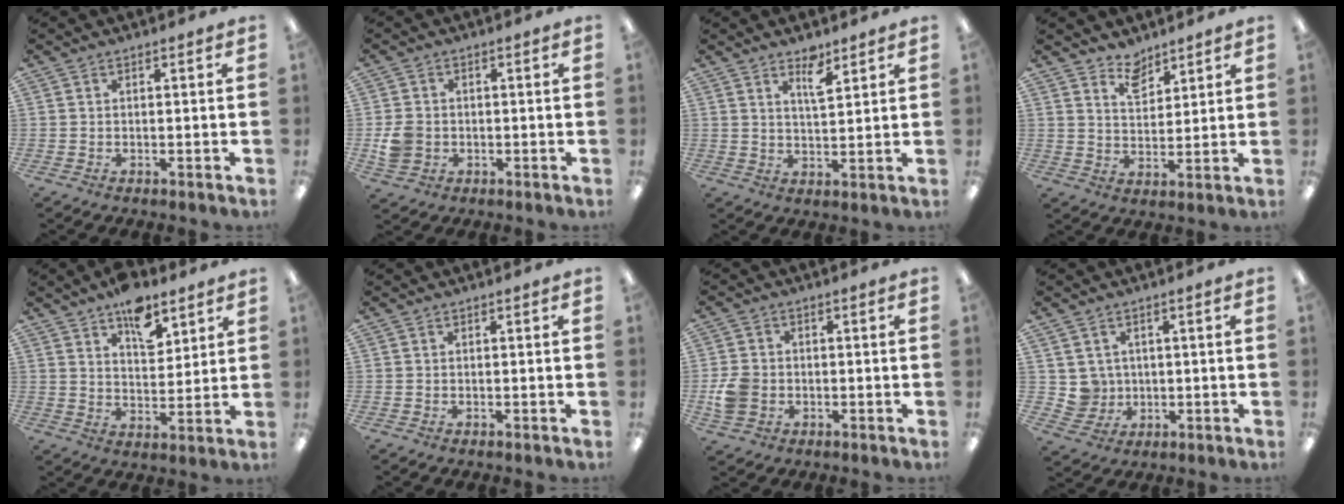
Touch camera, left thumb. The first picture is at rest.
{"total": 5.3, "force": [-0.8, 4.7, 2.4], "torque": [-0.040, 0.008, -0.012]}
{"total": 5.4, "force": [3.8, 1.9, 3.4], "torque": [-0.045, -0.021, 0.060]}
{"total": 6.3, "force": [5.2, 3.2, 1.6], "torque": [-0.016, -0.032, 0.094]}
{"total": 9.9, "force": [6.9, 5.0, 5.2], "torque": [-0.065, -0.036, 0.118]}
{"total": 0.0}
{"total": 6.4, "force": [-1.3, 5.4, 3.2], "torque": [-0.051, 0.007, -0.021]}
{"total": 4.8, "force": [1.8, 4.5, 0.1], "torque": [-0.015, -0.001, 0.038]}